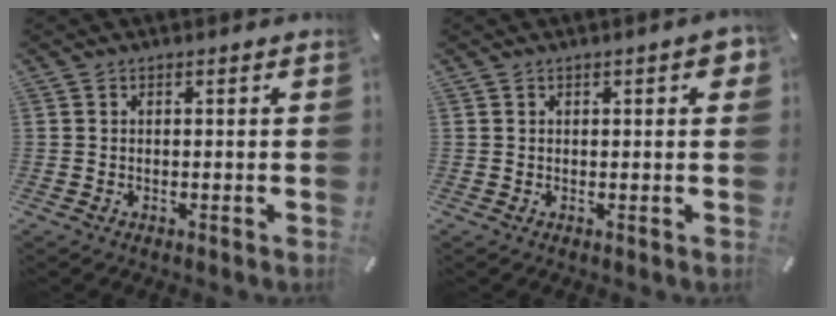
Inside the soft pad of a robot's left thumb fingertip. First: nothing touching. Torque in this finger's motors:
{"motor_torque": [0.53, 0.76, -0.02, 0.00, 0.00]}